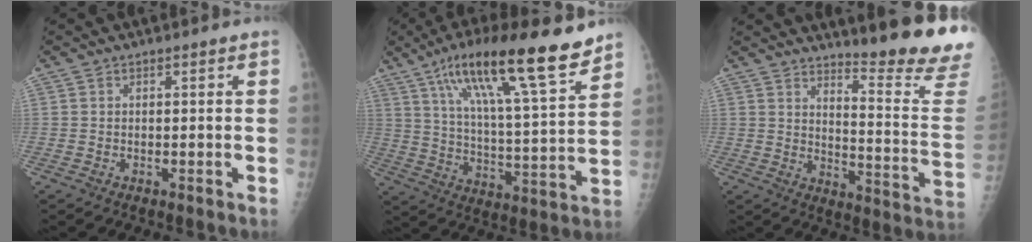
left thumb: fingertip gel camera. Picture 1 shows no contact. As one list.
[{"total": 21.6, "force": [14.3, 3.5, 15.8], "torque": [-0.246, -0.048, 0.237]}, {"total": 18.9, "force": [16.7, 0.5, 8.8], "torque": [-0.103, -0.191, 0.208]}]